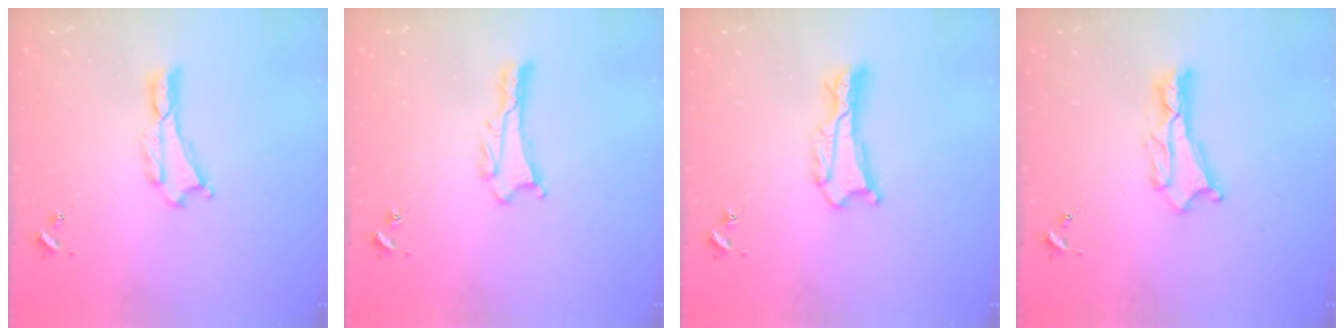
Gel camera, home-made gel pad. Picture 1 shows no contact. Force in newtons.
{"total": 1.0, "press": 1.0, "slide": 0.1}
{"total": 1.2, "press": 1.2, "slide": 0.1}
{"total": 1.8, "press": 1.8, "slide": 0.2}